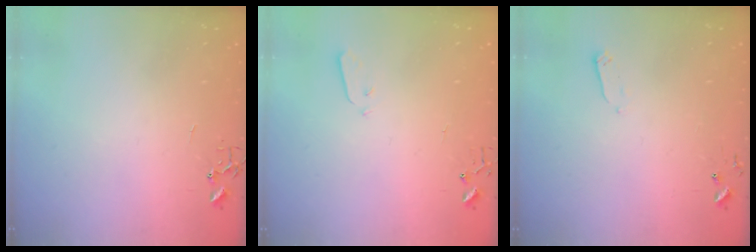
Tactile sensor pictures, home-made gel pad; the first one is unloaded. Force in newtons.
{"total": 3.2, "press": 3.2, "slide": 0.1}
{"total": 2.4, "press": 2.4, "slide": 0.4}